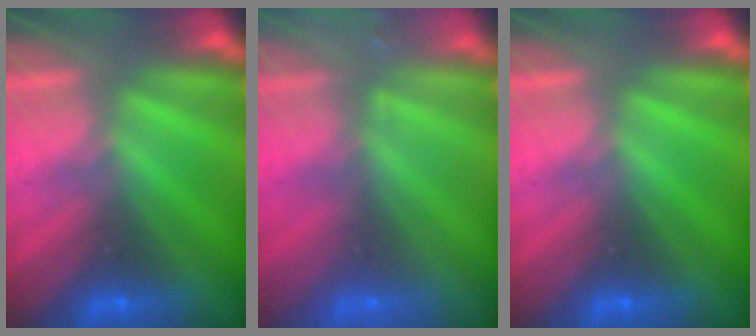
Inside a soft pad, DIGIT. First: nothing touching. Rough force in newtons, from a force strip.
{"total": 2.4}
{"total": 0.0}